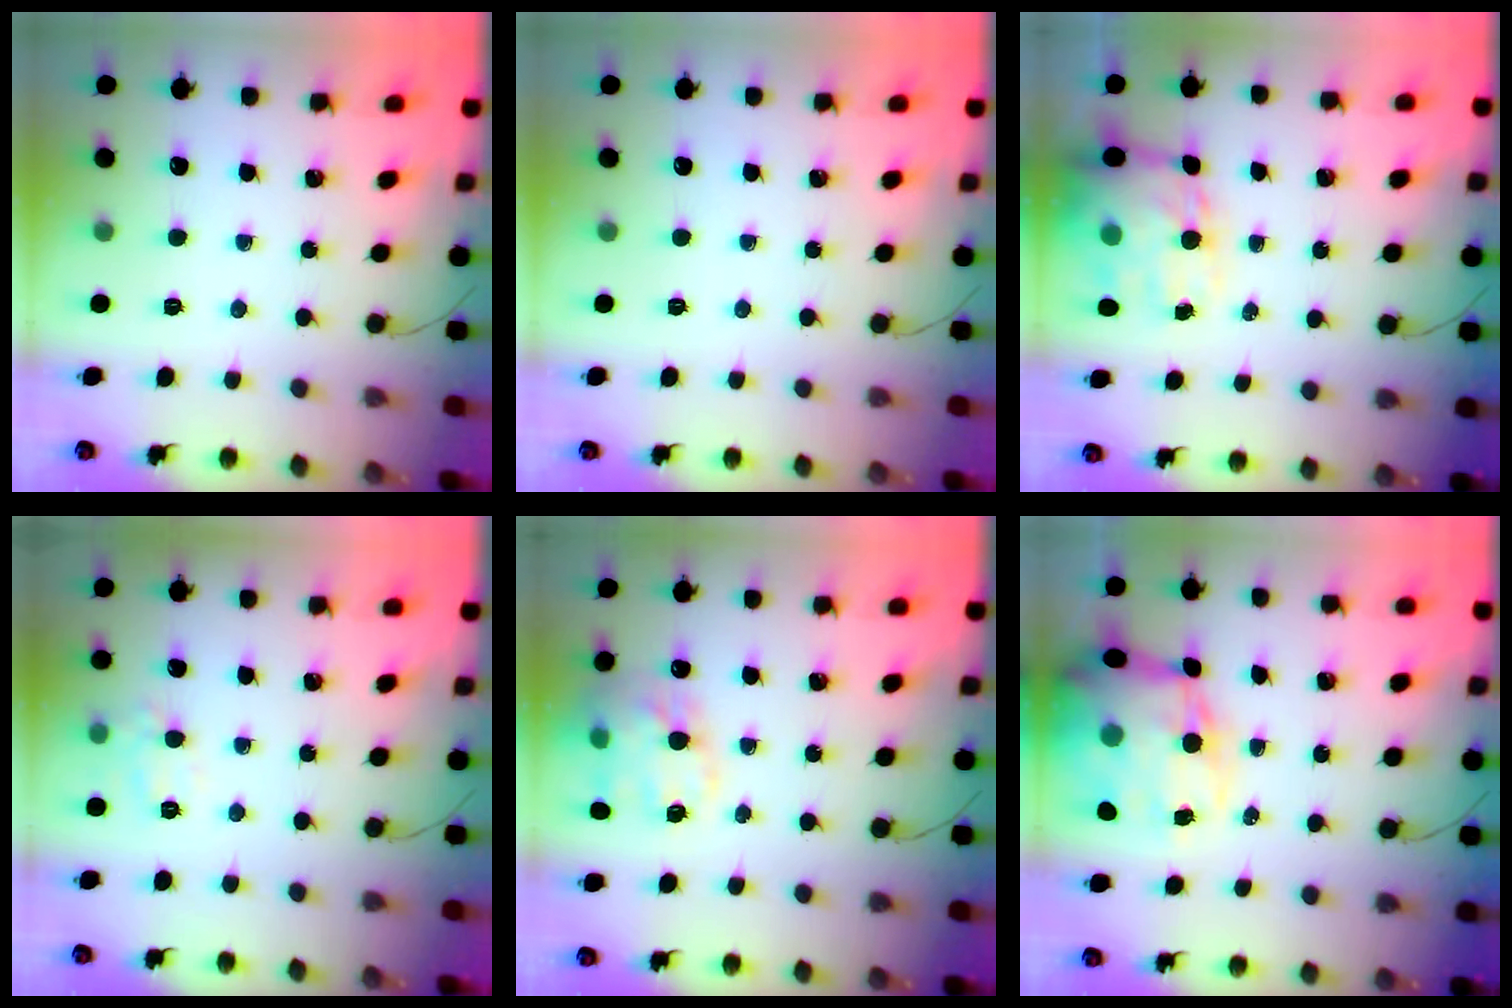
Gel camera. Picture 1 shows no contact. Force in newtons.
{"total": 0.0}
{"total": 15.1, "press": 14.5, "slide": 4.2}
{"total": 7.7, "press": 7.6, "slide": 1.1}
{"total": 17.1, "press": 16.9, "slide": 3.0}
{"total": 20.0, "press": 19.5, "slide": 4.6}